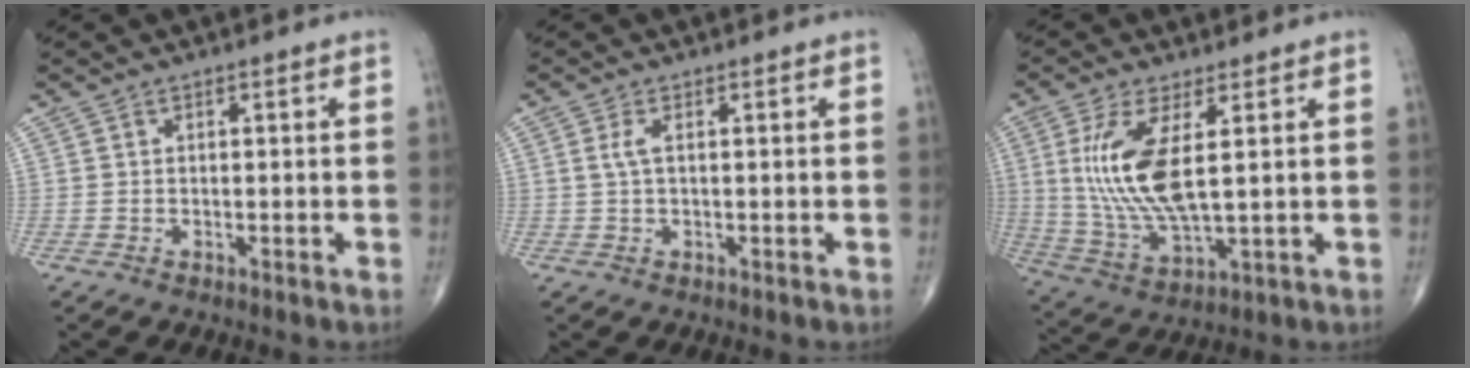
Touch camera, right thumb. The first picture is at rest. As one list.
[{"total": 2.1, "force": [0.4, 0.8, 1.9], "torque": [-0.050, 0.008, 0.011]}, {"total": 13.5, "force": [2.7, 4.8, 12.4], "torque": [-0.271, -0.019, 0.063]}]